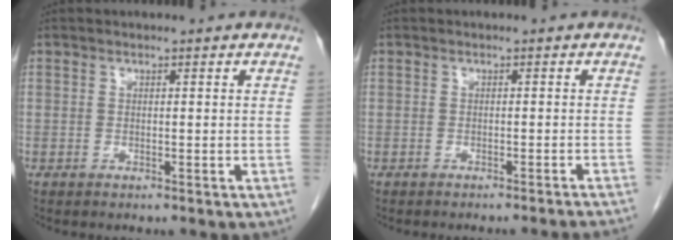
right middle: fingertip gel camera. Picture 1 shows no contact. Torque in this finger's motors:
{"motor_torque": [0.07, -0.06, 0.00, 0.00]}